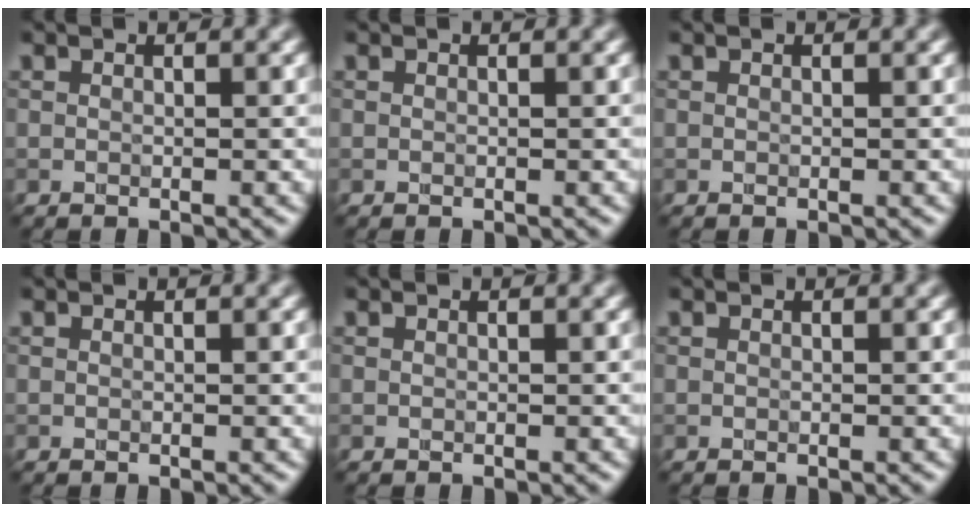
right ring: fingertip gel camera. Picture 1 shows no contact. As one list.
[{"total": 0.0}, {"total": 0.0}, {"total": 0.0}, {"total": 0.0}, {"total": 0.0}]